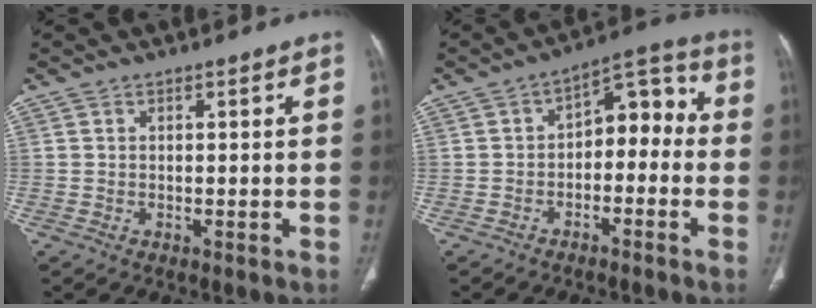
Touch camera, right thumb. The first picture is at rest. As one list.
[{"total": 9.3, "force": [-1.6, 5.9, 7.1], "torque": [-0.059, 0.051, -0.036]}]